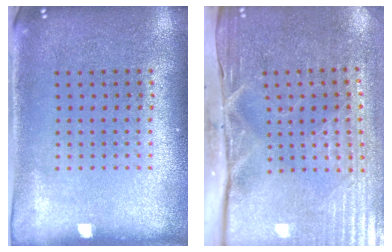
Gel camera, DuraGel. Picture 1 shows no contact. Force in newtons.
{"total": 4.7, "press": 4.0, "slide": 2.5}